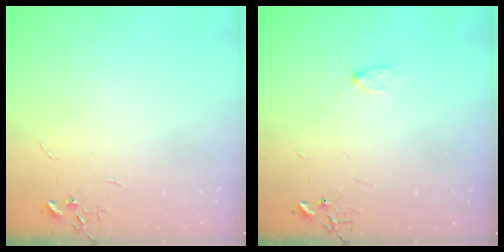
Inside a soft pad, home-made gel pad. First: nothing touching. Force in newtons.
{"total": 4.1, "press": 4.1, "slide": 0.6}